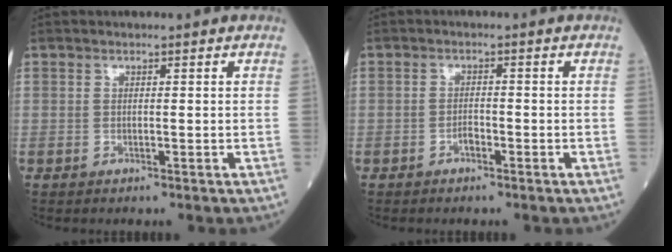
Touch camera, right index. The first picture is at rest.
{"total": 1.4, "force": [-0.9, 0.6, 0.8], "torque": [-0.010, 0.004, -0.017]}